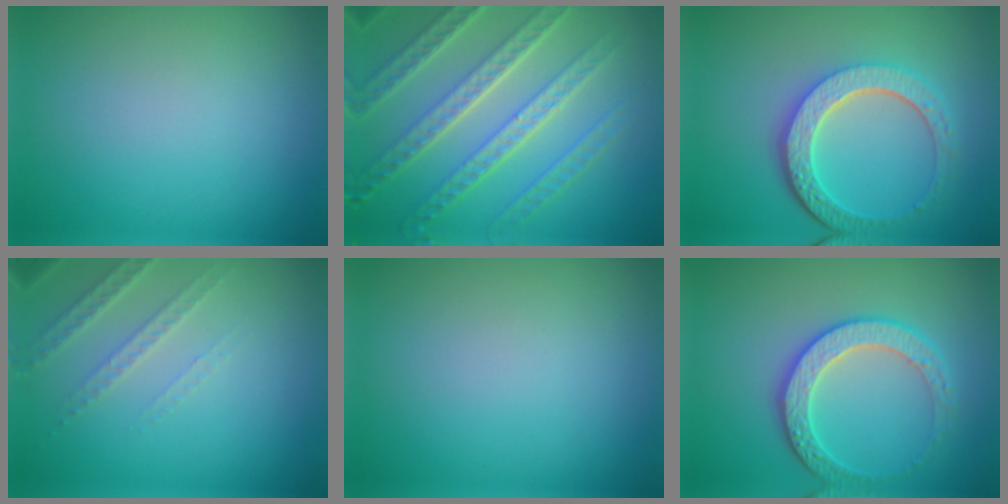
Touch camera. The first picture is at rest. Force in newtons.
{"total": 8.0, "press": 5.7, "slide": 5.6}
{"total": 6.0, "press": 4.5, "slide": 4.0}
{"total": 2.5, "press": 2.4, "slide": 0.7}
{"total": 0.0}
{"total": 3.7, "press": 3.7, "slide": 0.7}